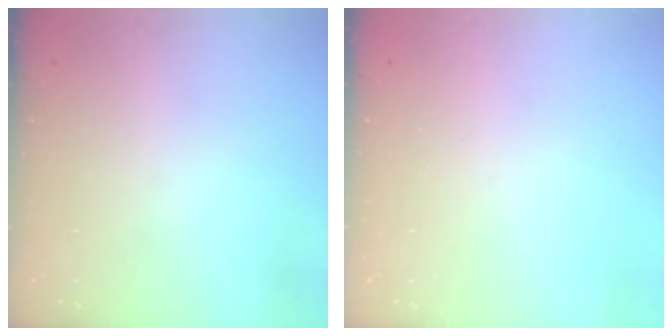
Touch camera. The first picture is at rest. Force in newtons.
{"total": 0.0}